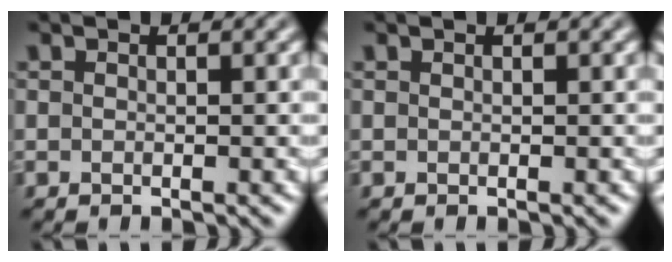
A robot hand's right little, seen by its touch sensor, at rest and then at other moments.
{"total": 0.0}